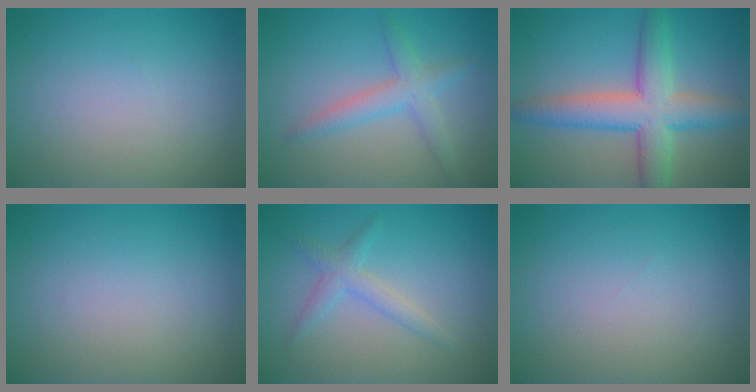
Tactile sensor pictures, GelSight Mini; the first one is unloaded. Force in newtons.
{"total": 2.9, "press": 2.9, "slide": 0.1}
{"total": 6.7, "press": 6.7, "slide": 0.2}
{"total": 0.0}
{"total": 2.0, "press": 2.0, "slide": 0.1}
{"total": 0.0}